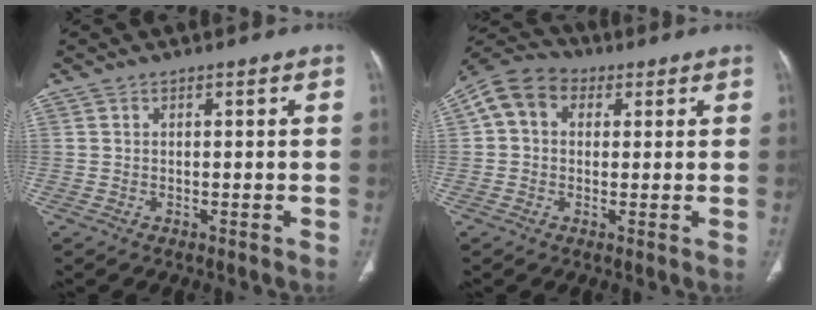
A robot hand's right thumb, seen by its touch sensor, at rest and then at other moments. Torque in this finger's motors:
{"motor_torque": [-0.03, 1.41, 1.03, -0.09, 0.08]}